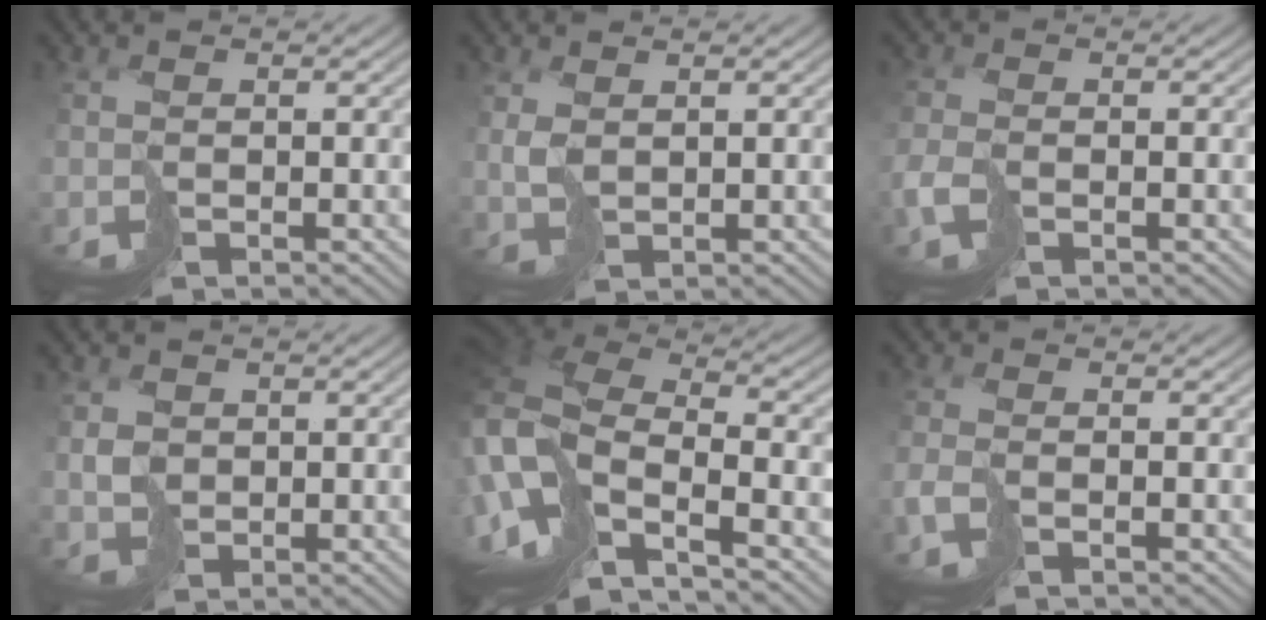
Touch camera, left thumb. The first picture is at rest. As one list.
[{"total": 2.1, "force": [1.4, 1.0, 1.2], "torque": [-0.033, 0.001, 0.038]}, {"total": 3.0, "force": [-1.1, 1.7, 2.2], "torque": [-0.059, -0.010, -0.024]}, {"total": 2.3, "force": [1.1, 2.0, 0.4], "torque": [-0.007, -0.002, 0.027]}, {"total": 14.6, "force": [-4.7, 7.5, 11.6], "torque": [-0.289, -0.027, -0.063]}, {"total": 2.9, "force": [-1.5, 1.1, 2.2], "torque": [-0.055, -0.009, -0.038]}]